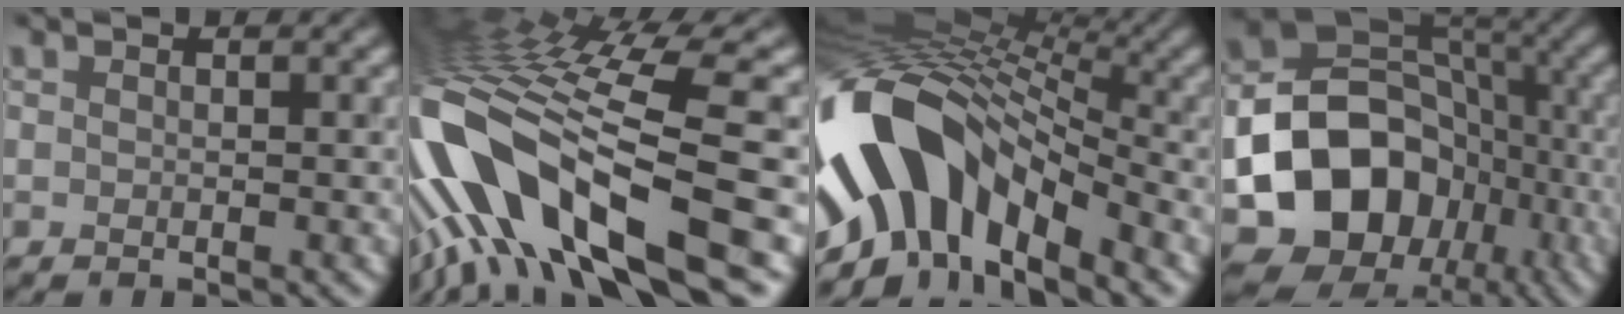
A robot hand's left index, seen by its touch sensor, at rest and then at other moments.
{"total": 14.8, "force": [-6.2, 4.0, 12.9], "torque": [-0.251, 0.016, -0.101]}
{"total": 12.3, "force": [-4.2, 7.2, 9.0], "torque": [-0.152, 0.009, -0.086]}
{"total": 15.1, "force": [-4.7, 12.1, 7.8], "torque": [-0.120, -0.007, -0.098]}